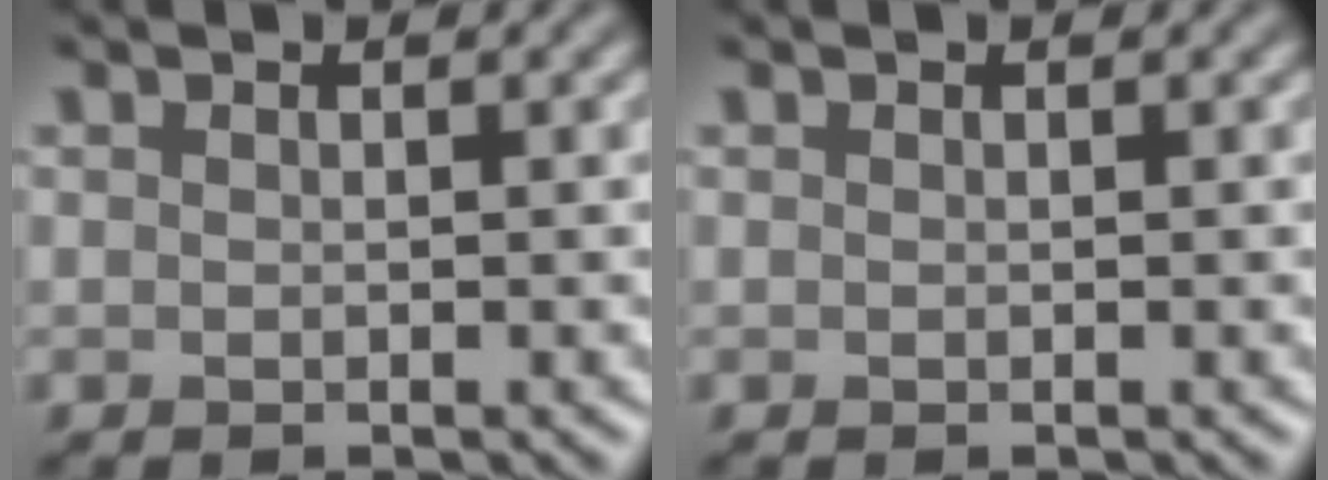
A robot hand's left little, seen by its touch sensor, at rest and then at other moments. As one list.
[{"total": 0.0}]